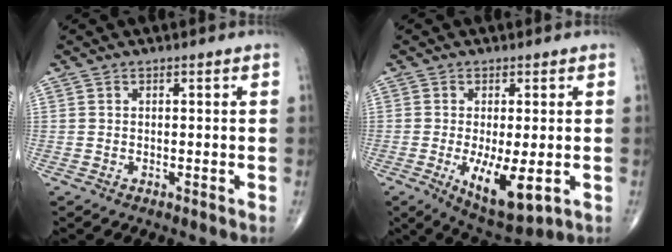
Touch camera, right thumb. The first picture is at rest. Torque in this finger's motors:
{"motor_torque": [0.38, 0.80, 0.03, -0.13, 0.27]}